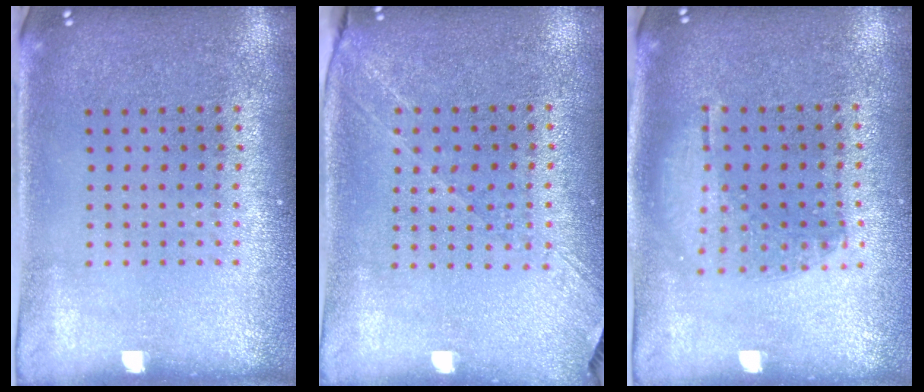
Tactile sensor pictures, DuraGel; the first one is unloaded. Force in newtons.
{"total": 1.3, "press": 1.2, "slide": 0.4}
{"total": 1.0, "press": 0.9, "slide": 0.3}